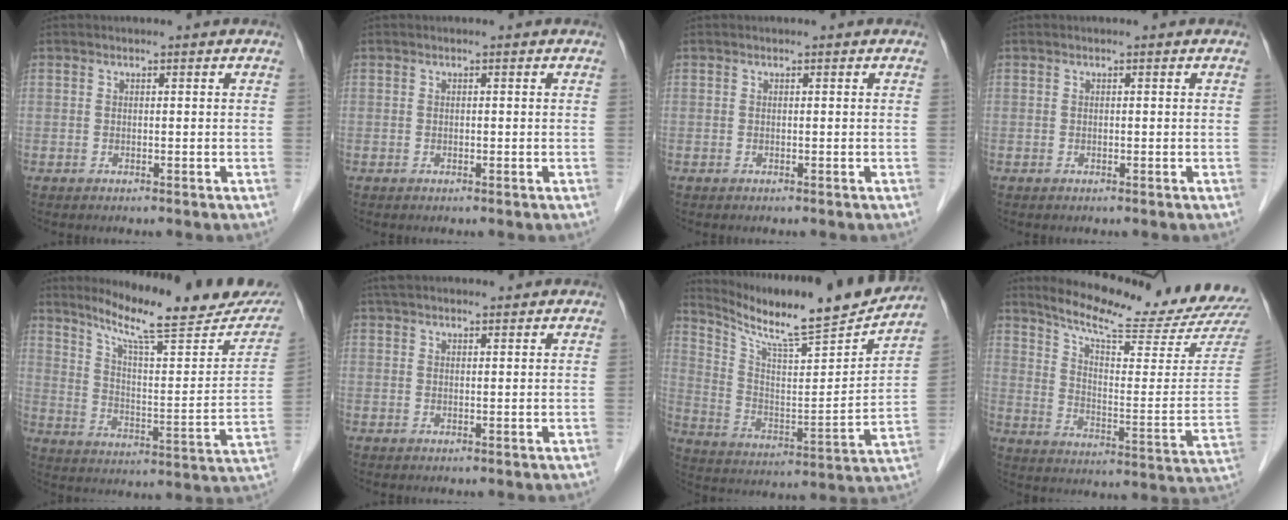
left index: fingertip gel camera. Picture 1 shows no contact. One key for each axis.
{"total": 0.0}
{"total": 0.0}
{"total": 0.0}
{"total": 21.0, "fx": 18.0, "fy": 2.0, "fz": 10.5, "tx": -0.152, "ty": -0.046, "tz": 0.250}
{"total": 6.7, "fx": 5.9, "fy": 1.3, "fz": 3.0, "tx": -0.047, "ty": 0.036, "tz": 0.091}
{"total": 19.7, "fx": 17.9, "fy": 0.1, "fz": 8.1, "tx": -0.150, "ty": -0.045, "tz": 0.279}
{"total": 19.3, "fx": 18.4, "fy": -0.6, "fz": 5.9, "tx": -0.110, "ty": -0.102, "tz": 0.248}